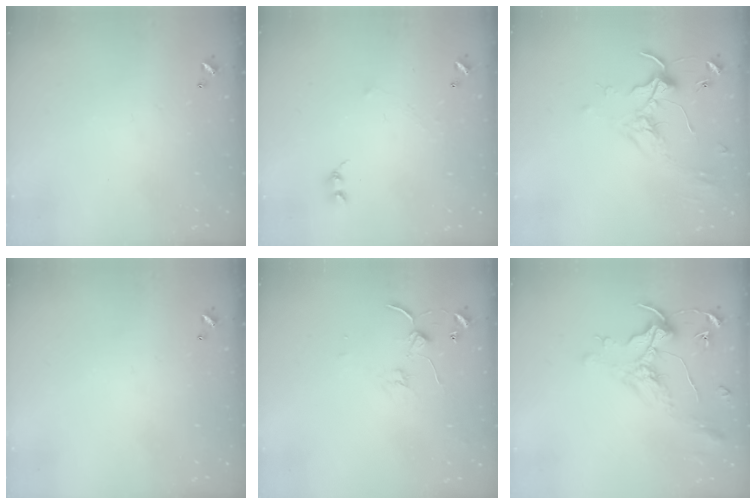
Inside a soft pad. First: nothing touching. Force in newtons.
{"total": 1.7, "press": 1.6, "slide": 0.4}
{"total": 1.7, "press": 1.7, "slide": 0.4}
{"total": 0.0}
{"total": 1.4, "press": 1.3, "slide": 0.2}
{"total": 1.6, "press": 1.4, "slide": 0.7}